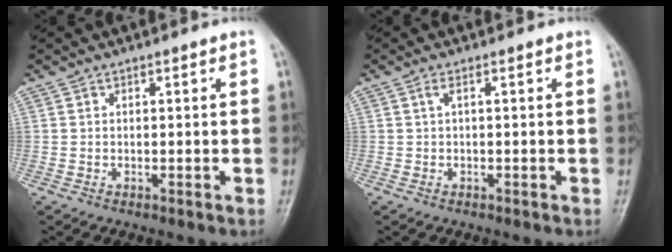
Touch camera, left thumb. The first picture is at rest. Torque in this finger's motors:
{"motor_torque": [-0.01, -0.28, 0.10, -0.23, 0.00]}